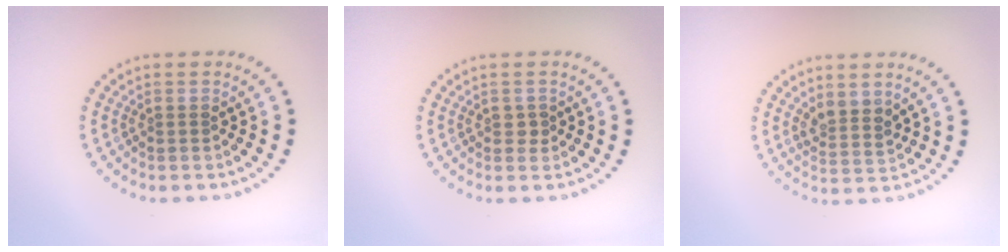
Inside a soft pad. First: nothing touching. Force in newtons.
{"total": 1.0, "press": 1.0, "slide": 0.2}
{"total": 2.2, "press": 1.7, "slide": 1.4}